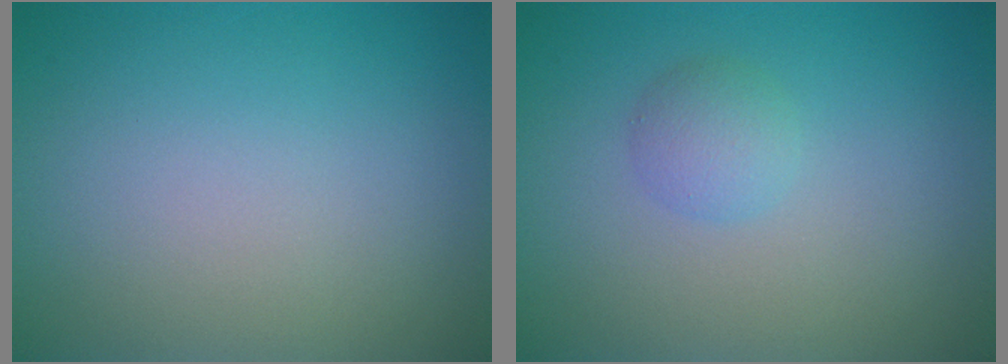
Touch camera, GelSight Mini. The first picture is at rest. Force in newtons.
{"total": 1.7, "press": 1.7, "slide": 0.0}